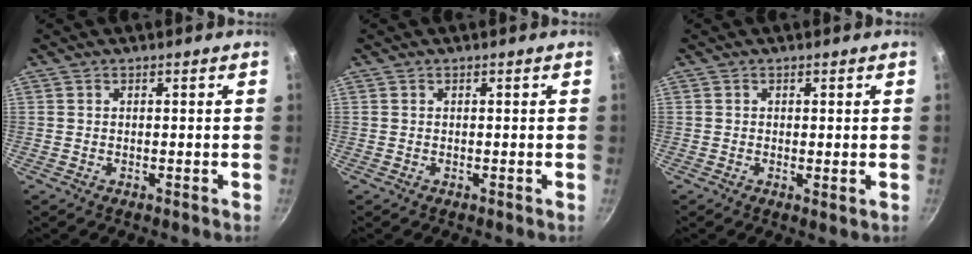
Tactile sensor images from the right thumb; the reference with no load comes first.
{"total": 0.0}
{"total": 0.9, "force": [0.2, 0.4, 0.8], "torque": [-0.014, -0.007, 0.000]}